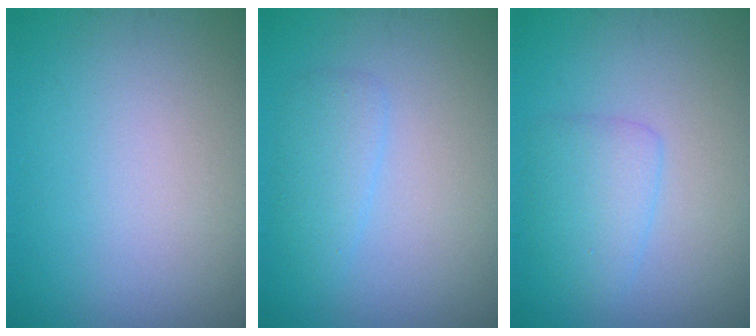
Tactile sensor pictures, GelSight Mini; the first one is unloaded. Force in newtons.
{"total": 1.9, "press": 1.9, "slide": 0.1}
{"total": 2.5, "press": 2.5, "slide": 0.2}